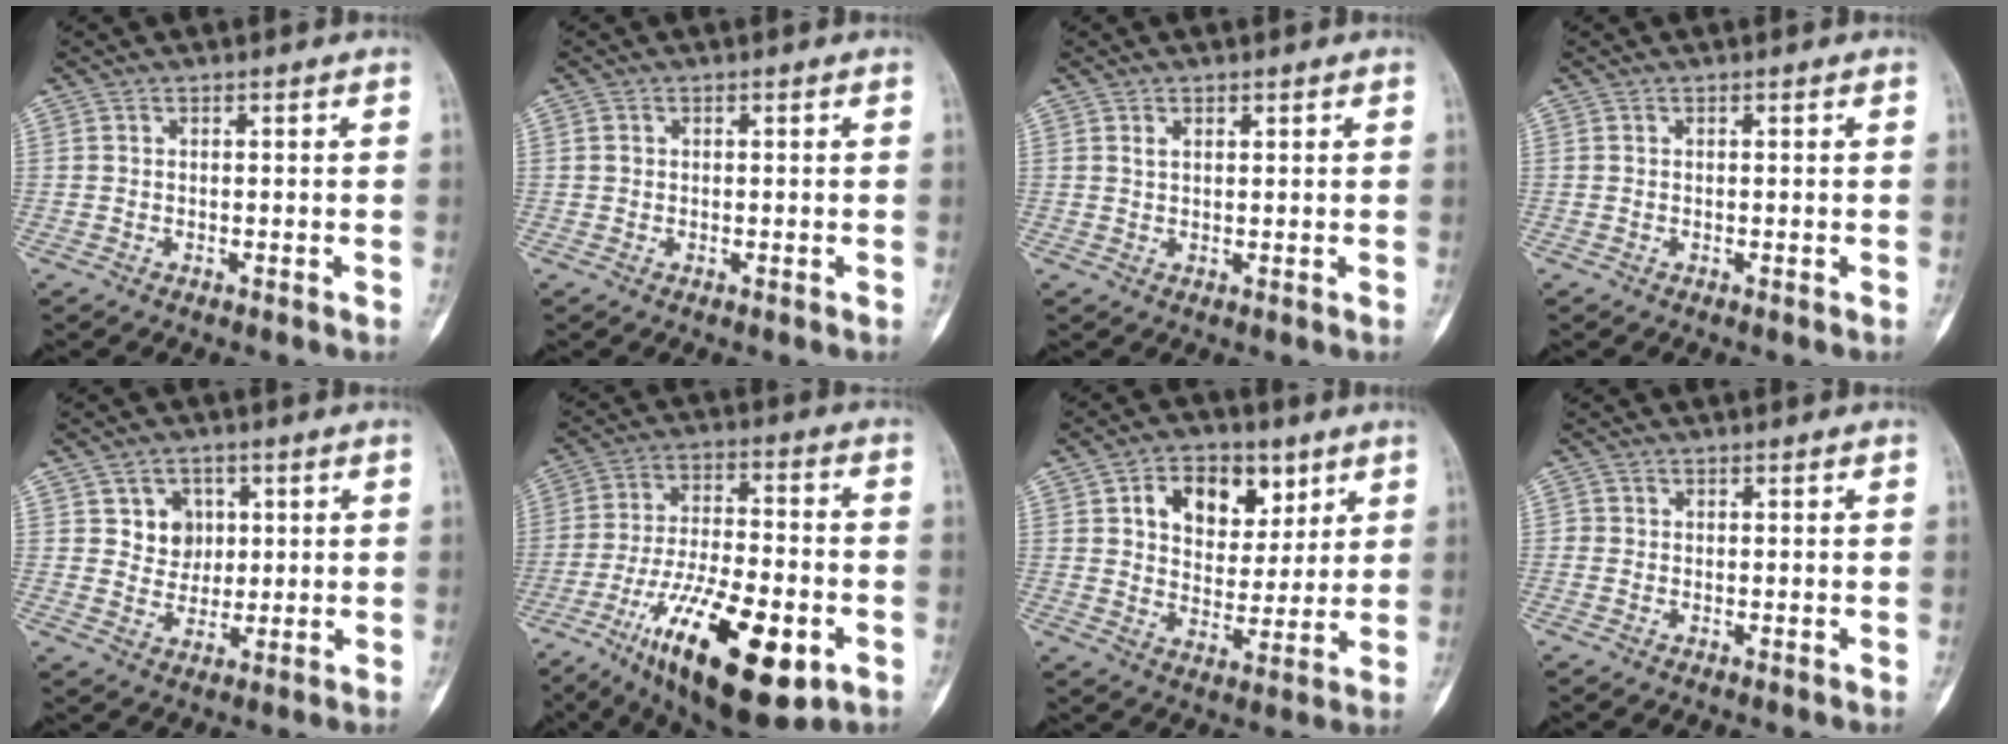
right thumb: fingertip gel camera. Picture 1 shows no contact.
{"total": 0.8, "force": [0.2, 0.7, 0.4], "torque": [-0.004, 0.001, 0.002]}
{"total": 1.4, "force": [0.7, 0.8, 0.9], "torque": [-0.013, 0.000, 0.014]}
{"total": 0.0}
{"total": 6.1, "force": [1.9, 5.4, 2.1], "torque": [0.000, -0.004, 0.032]}
{"total": 22.8, "force": [-9.6, 8.4, 18.9], "torque": [-0.324, 0.028, -0.150]}
{"total": 12.6, "force": [5.4, 8.7, 7.3], "torque": [-0.066, -0.018, 0.087]}
{"total": 0.8, "force": [-0.2, 0.7, 0.1], "torque": [0.002, 0.003, -0.006]}